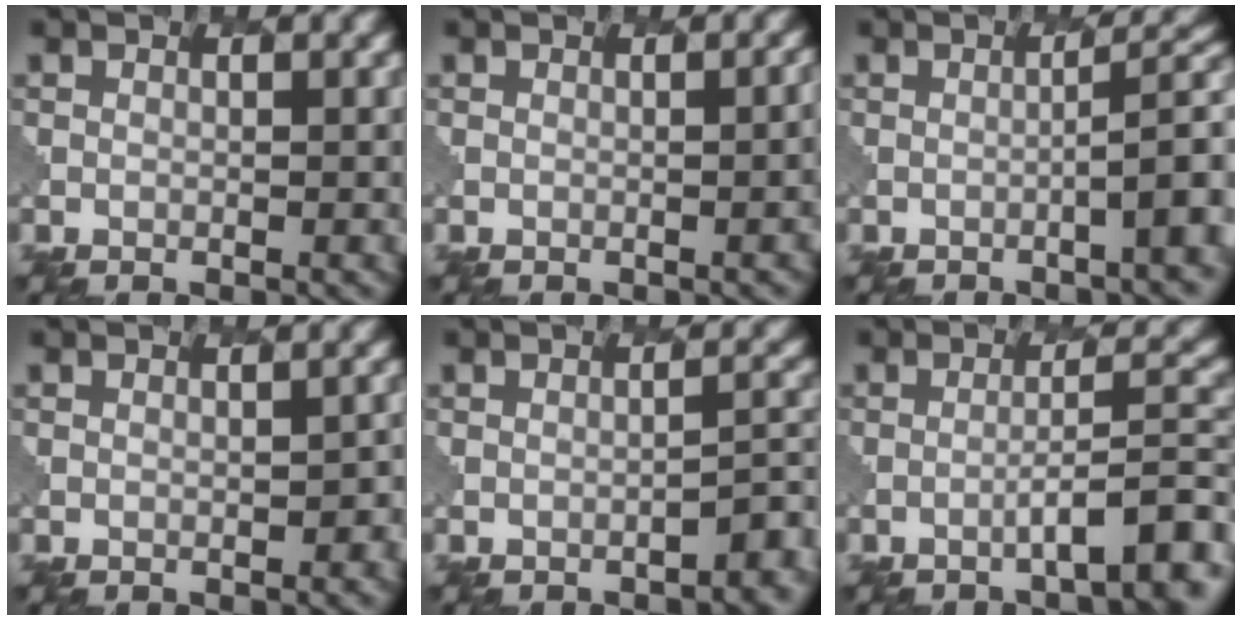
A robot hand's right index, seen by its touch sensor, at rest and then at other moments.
{"total": 2.4, "force": [-0.7, 1.1, 2.0], "torque": [0.001, 0.010, -0.003]}
{"total": 4.9, "force": [-1.5, 0.8, 4.6], "torque": [-0.055, 0.020, -0.024]}
{"total": 1.8, "force": [-0.7, 0.6, 1.6], "torque": [-0.021, 0.003, -0.005]}
{"total": 3.3, "force": [-2.4, 0.8, 2.1], "torque": [-0.021, 0.010, -0.034]}
{"total": 5.6, "force": [-3.0, 1.0, 4.7], "torque": [-0.060, 0.019, -0.046]}